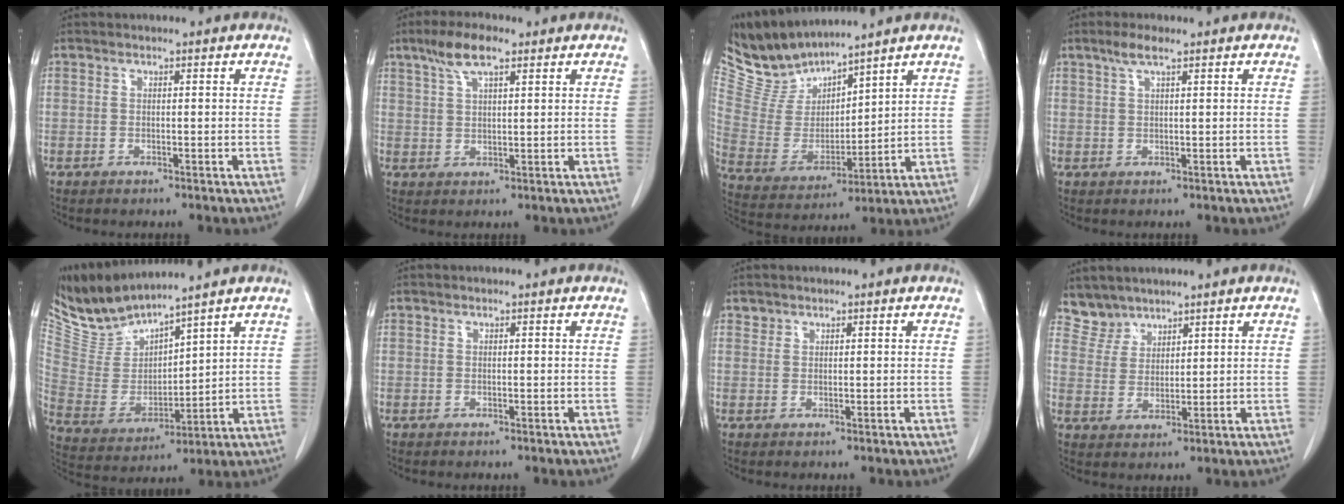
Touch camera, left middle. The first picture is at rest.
{"total": 5.9, "force": [3.8, 1.4, 4.3], "torque": [-0.092, 0.014, 0.072]}
{"total": 9.5, "force": [9.4, 1.2, 1.0], "torque": [-0.046, 0.001, 0.211]}
{"total": 2.6, "force": [1.8, 0.2, 1.9], "torque": [-0.045, 0.006, 0.037]}
{"total": 9.1, "force": [9.0, 0.0, 1.6], "torque": [-0.059, -0.006, 0.201]}
{"total": 0.0}
{"total": 0.8, "force": [0.7, 0.4, -0.1], "torque": [0.005, 0.003, 0.011]}
{"total": 4.0, "force": [3.6, 1.6, -0.6], "torque": [0.014, 0.005, 0.077]}